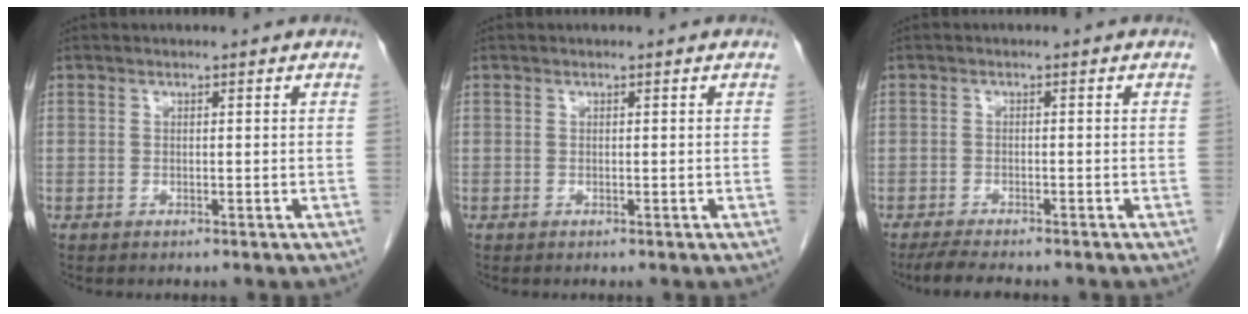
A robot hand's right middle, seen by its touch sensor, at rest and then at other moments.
{"total": 0.0}
{"total": 4.7, "force": [-4.0, 0.6, 2.3], "torque": [-0.042, -0.013, -0.064]}